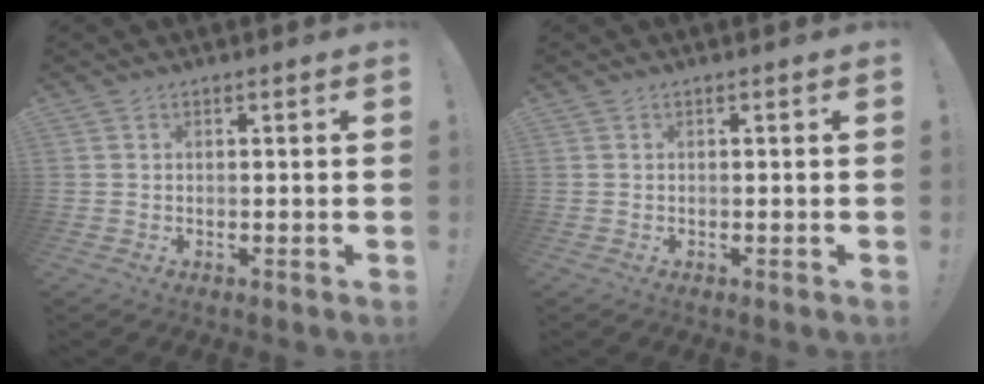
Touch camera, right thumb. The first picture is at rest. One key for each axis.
{"total": 0.0}